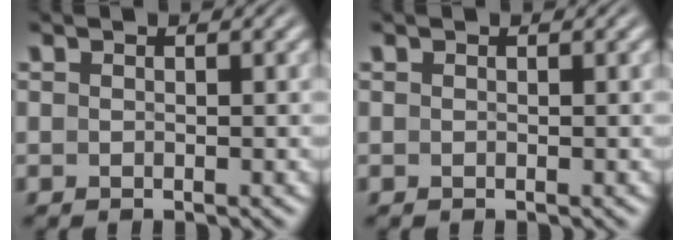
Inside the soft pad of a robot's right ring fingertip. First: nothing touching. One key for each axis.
{"total": 0.0}